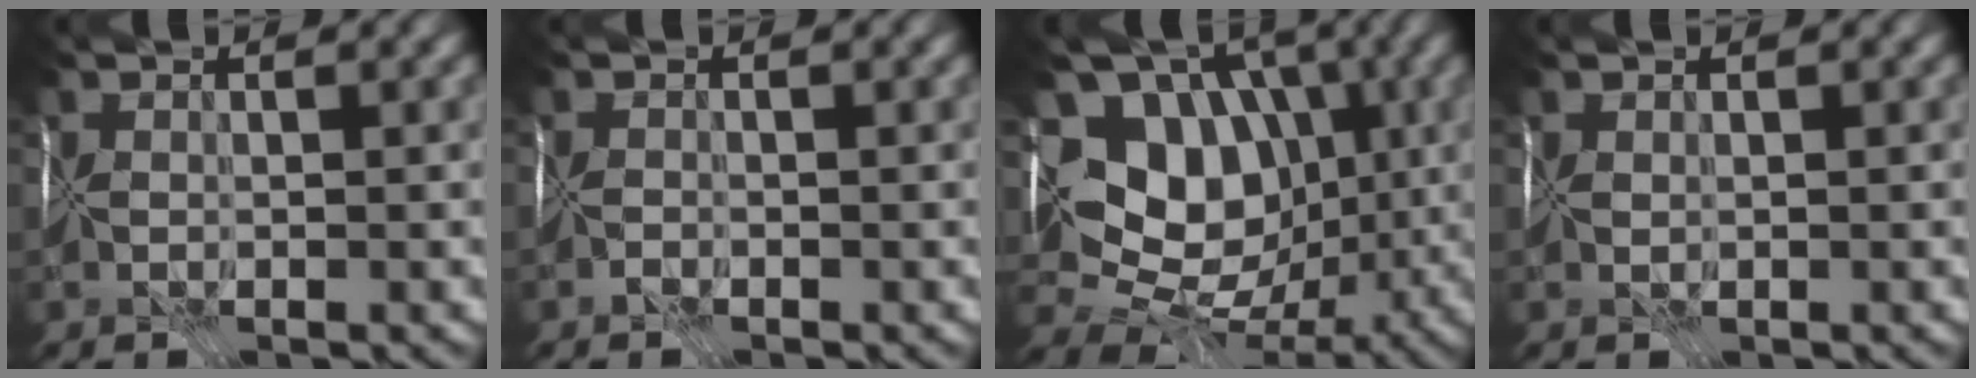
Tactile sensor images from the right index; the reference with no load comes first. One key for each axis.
{"total": 1.2, "fx": -1.2, "fy": 0.0, "fz": -0.2, "tx": 0.015, "ty": -0.005, "tz": -0.024}
{"total": 9.7, "fx": 1.6, "fy": 7.4, "fz": 6.1, "tx": -0.084, "ty": 0.009, "tz": 0.032}
{"total": 0.6, "fx": 0.5, "fy": -0.3, "fz": -0.1, "tx": 0.004, "ty": 0.004, "tz": 0.011}